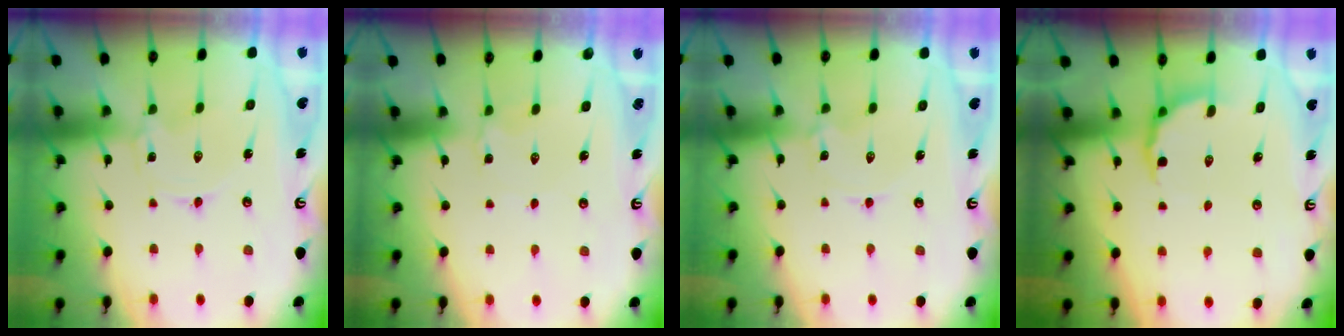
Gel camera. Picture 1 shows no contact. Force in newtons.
{"total": 2.5, "press": 2.5, "slide": 0.2}
{"total": 1.1, "press": 1.1, "slide": 0.2}
{"total": 4.9, "press": 4.2, "slide": 2.6}